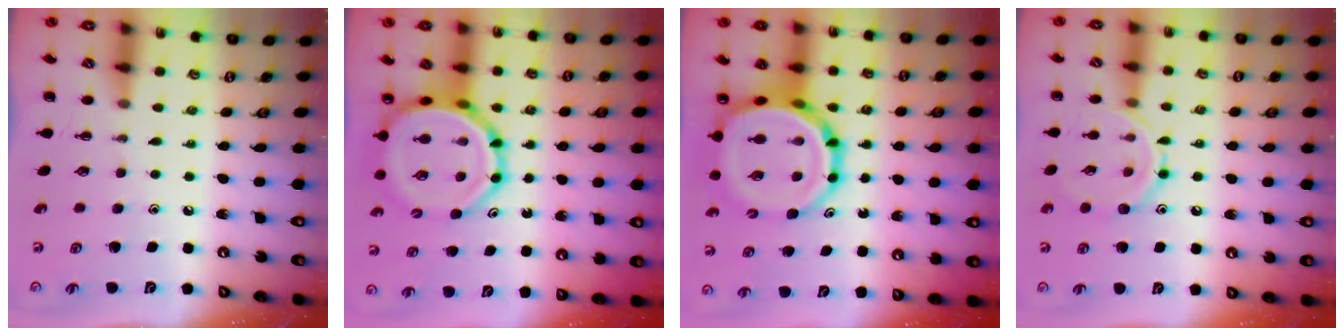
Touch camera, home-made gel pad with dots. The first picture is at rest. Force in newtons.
{"total": 12.2, "press": 11.6, "slide": 3.7}
{"total": 17.0, "press": 16.4, "slide": 4.5}
{"total": 10.7, "press": 10.6, "slide": 0.6}